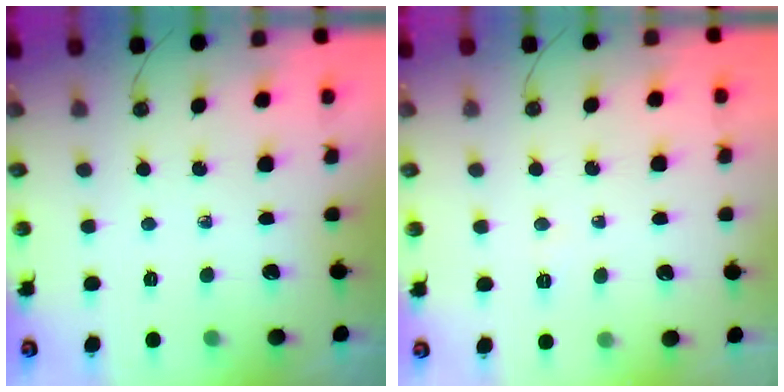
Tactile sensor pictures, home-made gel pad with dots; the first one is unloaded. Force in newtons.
{"total": 4.7, "press": 3.3, "slide": 3.3}